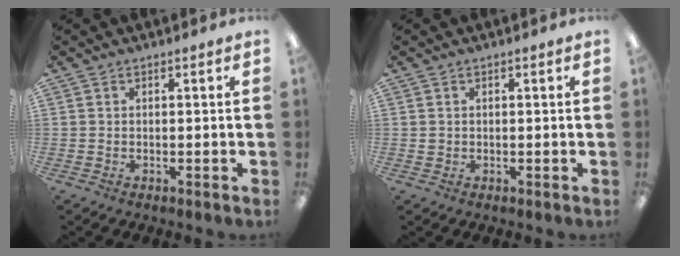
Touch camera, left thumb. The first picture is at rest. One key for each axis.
{"total": 0.7, "fx": 0.1, "fy": 0.7, "fz": 0.1, "tx": -0.003, "ty": 0.005, "tz": 0.002}